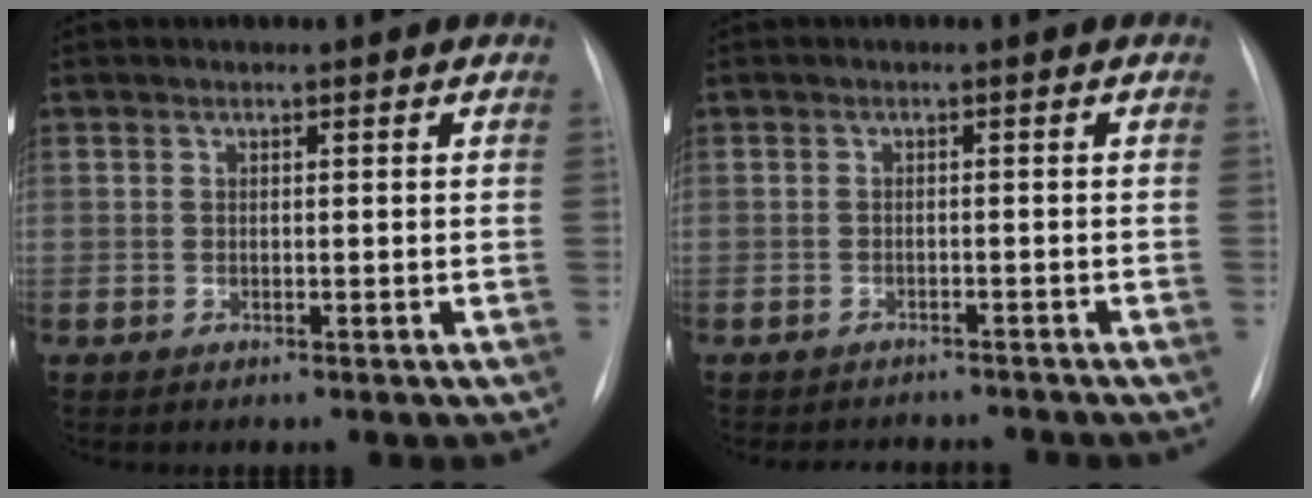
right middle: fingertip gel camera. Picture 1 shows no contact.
{"total": 5.2, "force": [-4.9, 1.7, 0.8], "torque": [-0.007, 0.001, -0.057]}